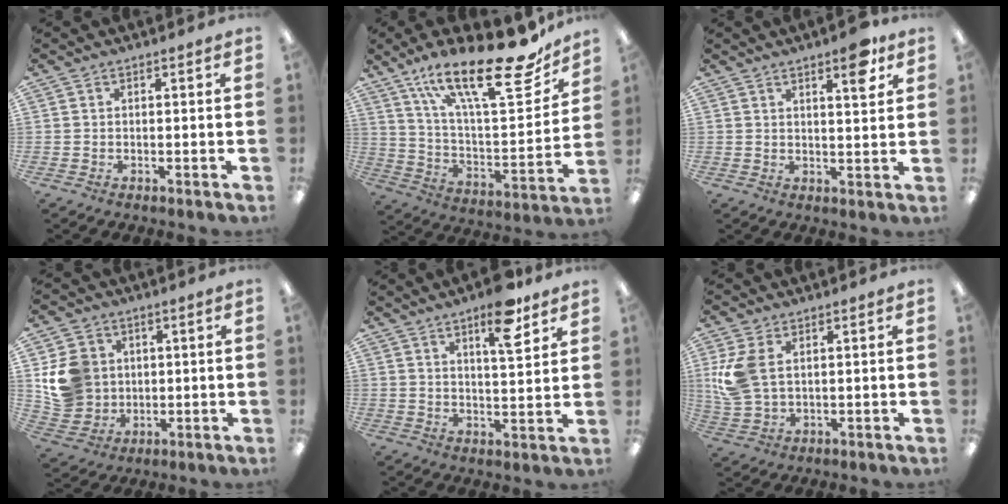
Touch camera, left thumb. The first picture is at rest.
{"total": 25.5, "force": [17.3, 6.9, 17.3], "torque": [-0.270, -0.109, 0.287]}
{"total": 6.8, "force": [4.4, 1.6, 5.0], "torque": [-0.061, -0.022, 0.065]}
{"total": 11.2, "force": [2.2, 10.2, 4.1], "torque": [-0.106, 0.006, 0.053]}
{"total": 11.0, "force": [7.1, 3.5, 7.7], "torque": [-0.101, -0.038, 0.113]}
{"total": 8.6, "force": [2.4, 5.4, 6.2], "torque": [-0.150, -0.003, 0.043]}